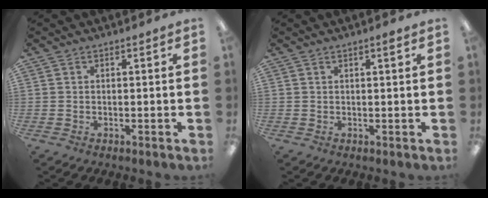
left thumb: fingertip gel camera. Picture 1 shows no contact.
{"total": 1.3, "force": [0.7, 0.1, 1.0], "torque": [-0.022, -0.001, 0.012]}